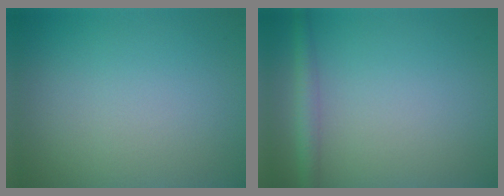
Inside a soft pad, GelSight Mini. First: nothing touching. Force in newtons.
{"total": 2.3, "press": 2.3, "slide": 0.0}